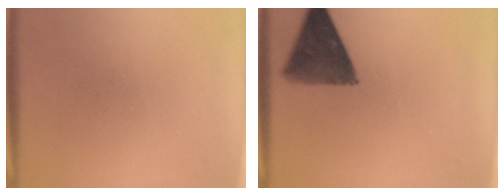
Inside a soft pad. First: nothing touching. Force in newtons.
{"total": 10.5}